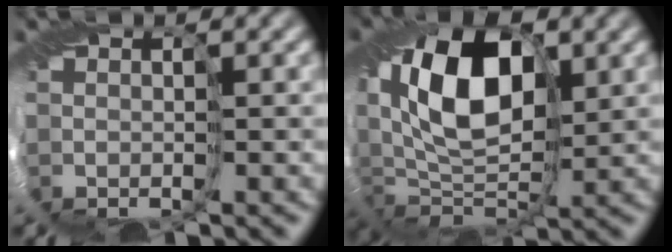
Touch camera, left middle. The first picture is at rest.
{"total": 11.3, "force": [2.0, 6.5, 9.0], "torque": [-0.169, 0.016, 0.024]}